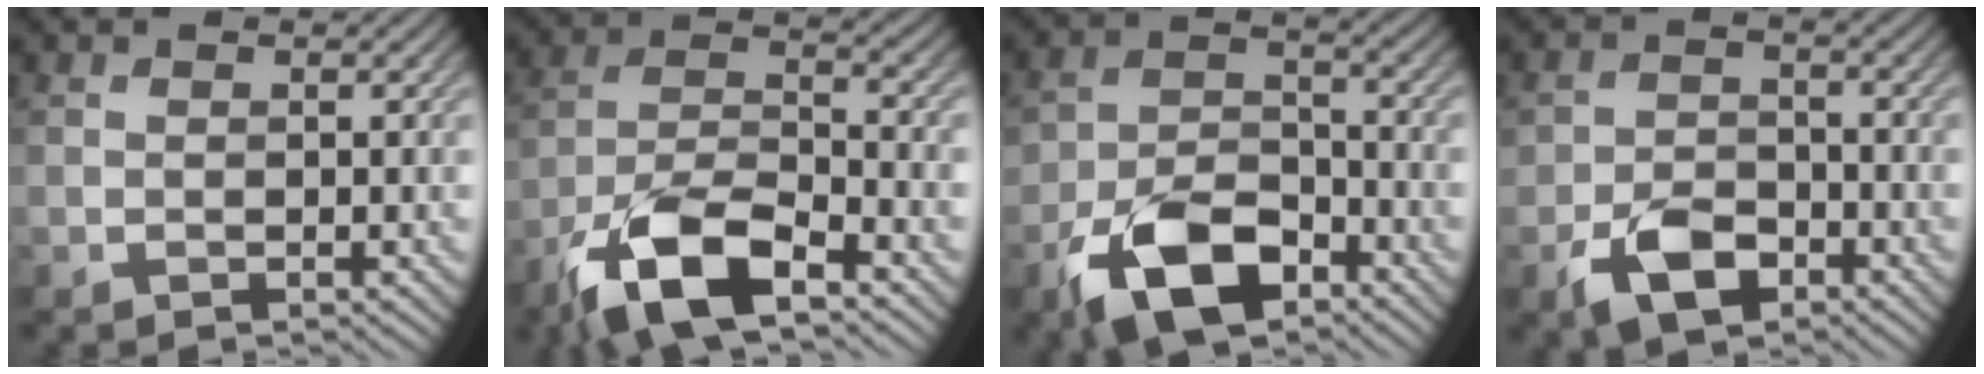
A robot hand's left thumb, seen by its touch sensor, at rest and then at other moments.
{"total": 11.6, "force": [-7.5, 4.1, 7.8], "torque": [-0.151, -0.004, -0.156]}
{"total": 10.5, "force": [-6.0, 5.6, 6.5], "torque": [-0.129, -0.008, -0.118]}
{"total": 5.8, "force": [-3.2, 3.5, 3.3], "torque": [-0.065, -0.006, -0.068]}